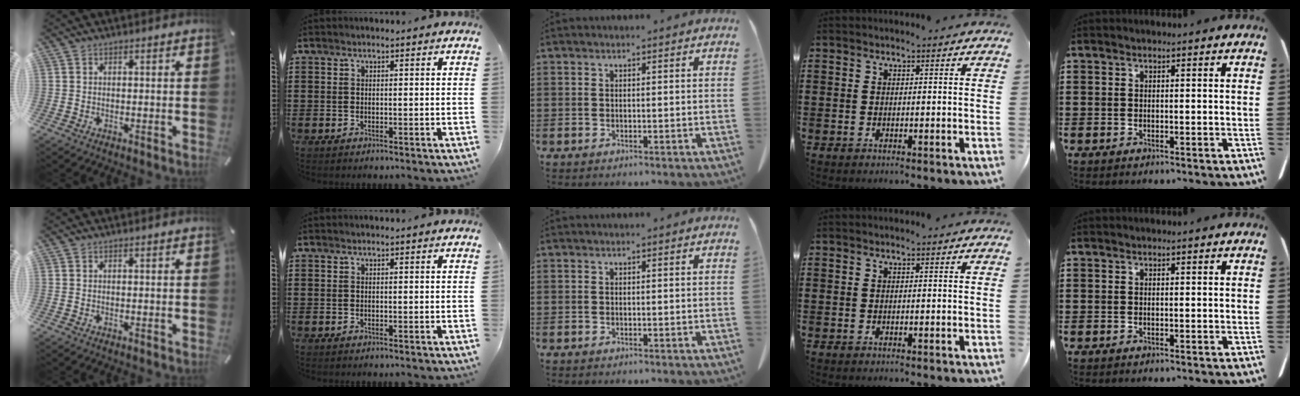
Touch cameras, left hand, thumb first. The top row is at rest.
{}